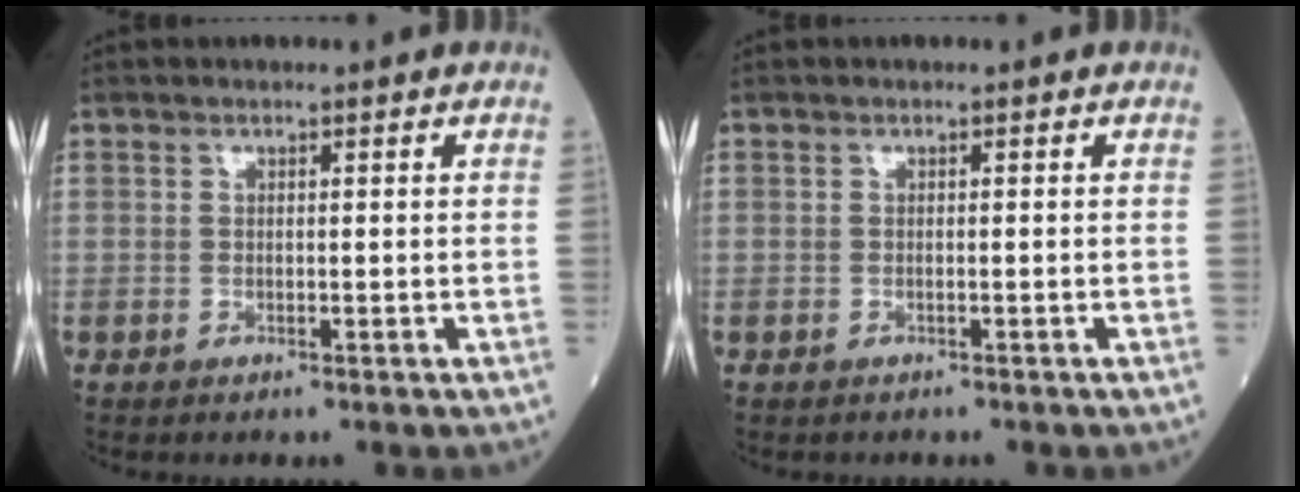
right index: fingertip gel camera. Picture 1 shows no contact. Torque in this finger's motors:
{"motor_torque": [-0.35, 0.09, -0.25, -0.08]}